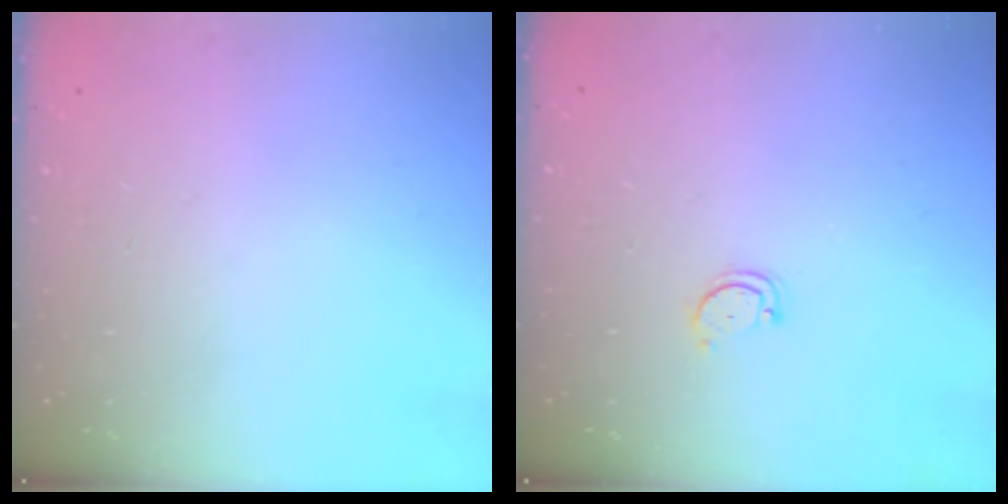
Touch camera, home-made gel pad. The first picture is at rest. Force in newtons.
{"total": 2.8, "press": 2.8, "slide": 0.3}